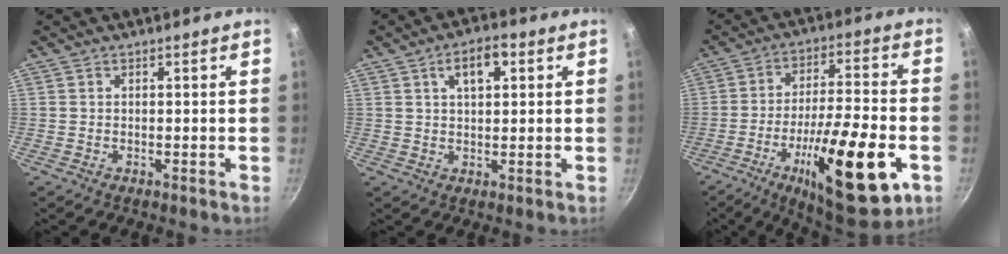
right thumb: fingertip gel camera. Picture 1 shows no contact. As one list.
[{"total": 6.6, "force": [2.4, 3.4, 5.1], "torque": [-0.061, 0.007, 0.037]}, {"total": 23.3, "force": [-8.5, 6.6, 20.6], "torque": [-0.306, 0.026, -0.128]}]